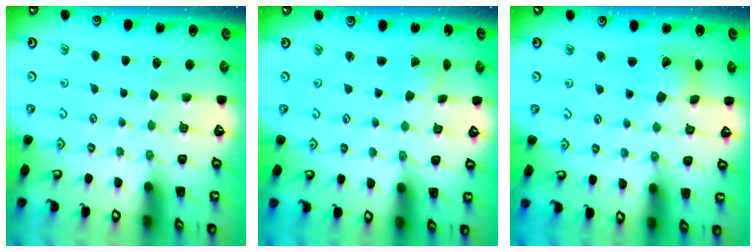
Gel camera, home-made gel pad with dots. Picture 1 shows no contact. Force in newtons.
{"total": 1.0, "press": 1.0, "slide": 0.0}
{"total": 9.5, "press": 9.4, "slide": 1.3}